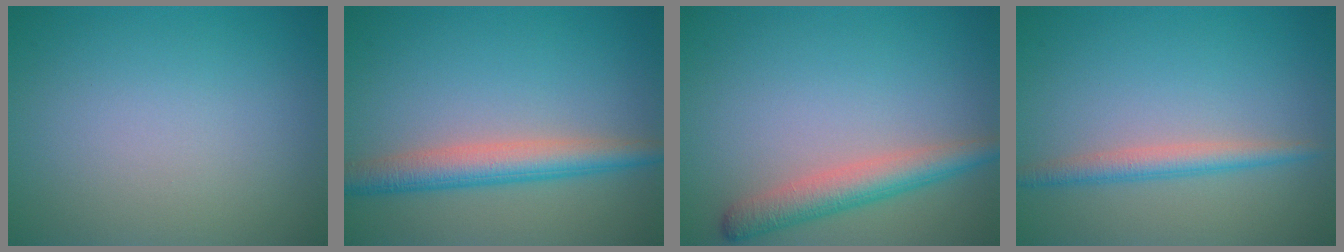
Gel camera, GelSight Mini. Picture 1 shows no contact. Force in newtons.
{"total": 4.3, "press": 4.3, "slide": 0.1}
{"total": 3.8, "press": 3.8, "slide": 0.1}
{"total": 2.4, "press": 2.4, "slide": 0.0}